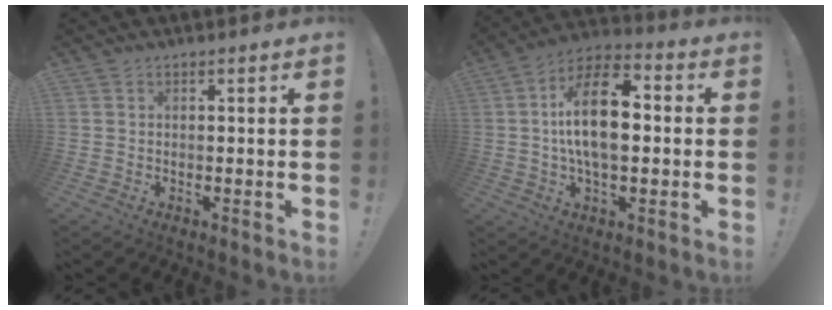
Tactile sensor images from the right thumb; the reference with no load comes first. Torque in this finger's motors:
{"motor_torque": [-0.02, 1.13, 0.70, -0.32, 0.31]}